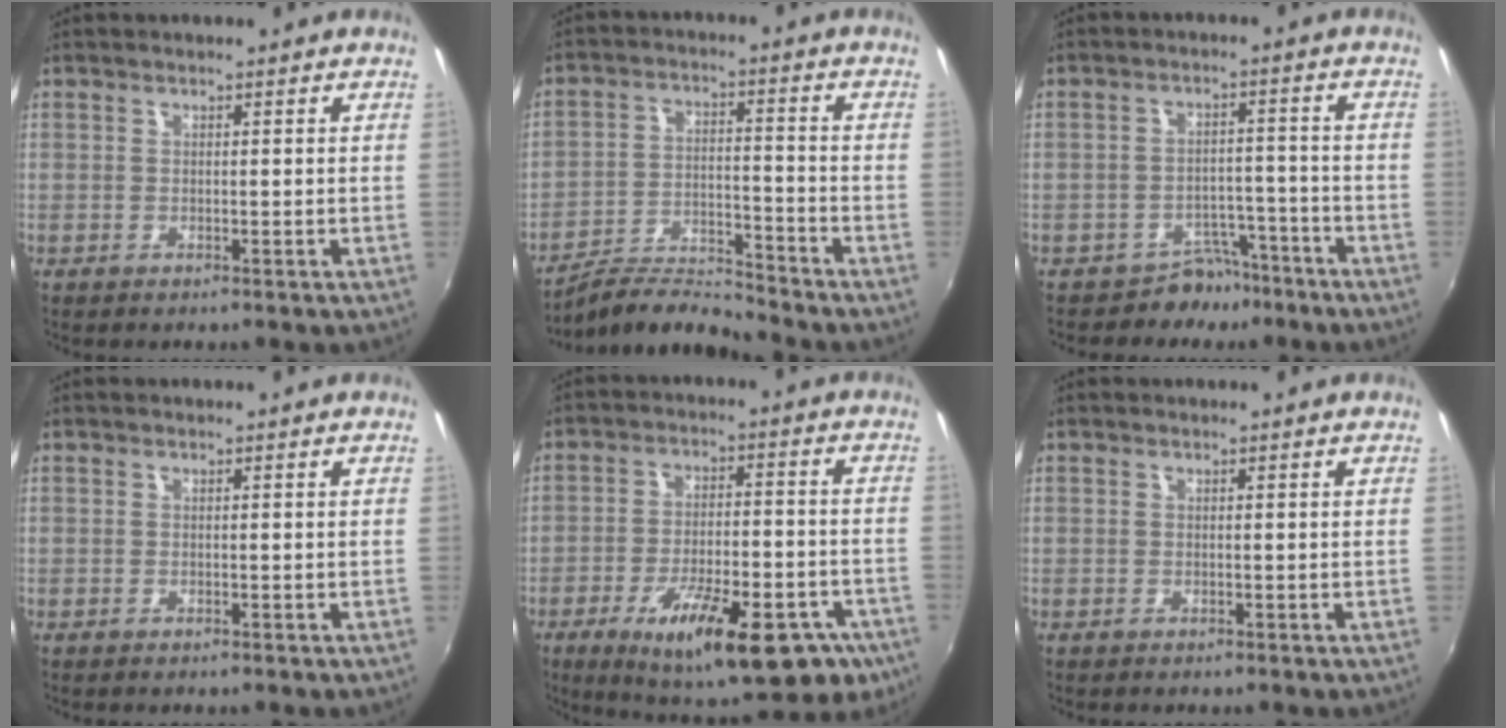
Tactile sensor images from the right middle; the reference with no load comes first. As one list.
[{"total": 8.4, "force": [-8.4, -0.3, 1.0], "torque": [-0.031, 0.008, -0.158]}, {"total": 5.7, "force": [-4.5, 3.4, 0.2], "torque": [-0.002, 0.026, -0.066]}, {"total": 0.0}, {"total": 23.9, "force": [-12.9, 8.5, 18.2], "torque": [-0.286, -0.035, -0.172]}, {"total": 0.0}]